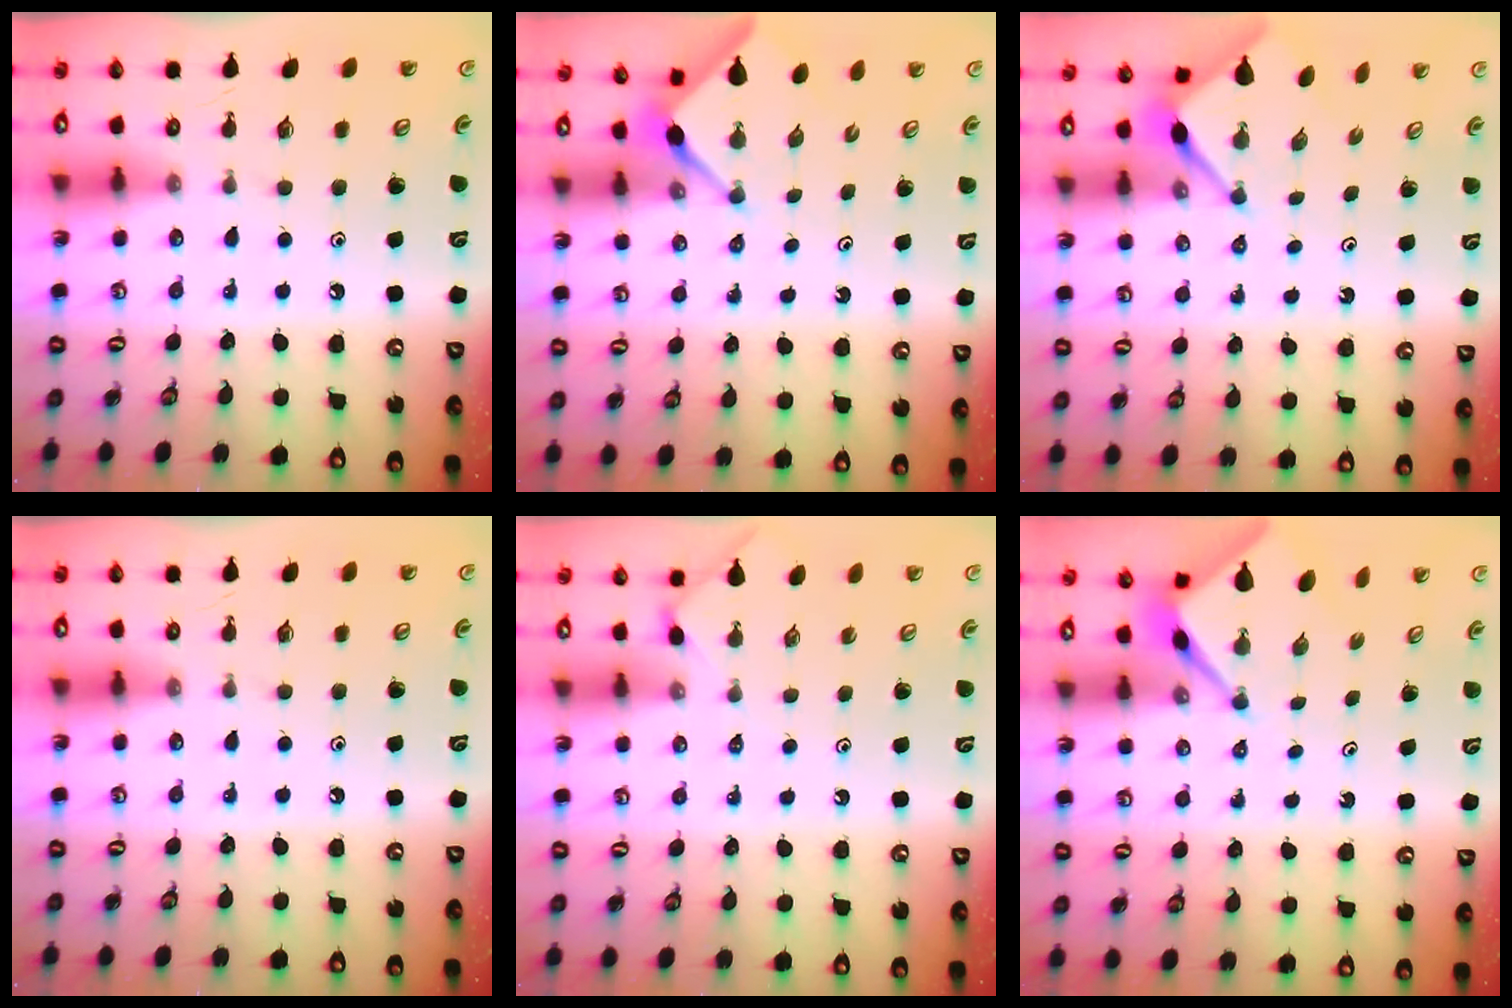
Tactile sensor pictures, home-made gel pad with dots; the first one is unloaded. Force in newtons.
{"total": 3.1, "press": 3.1, "slide": 0.4}
{"total": 3.0, "press": 3.0, "slide": 0.3}
{"total": 0.0}
{"total": 0.5, "press": 0.5, "slide": 0.2}
{"total": 2.6, "press": 2.6, "slide": 0.1}